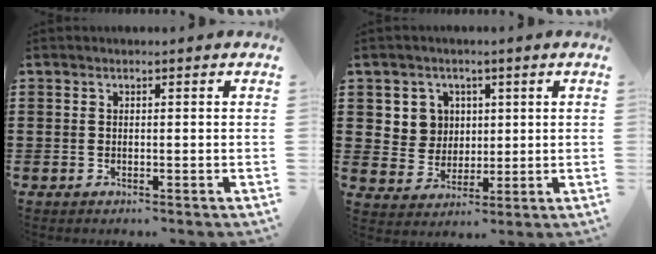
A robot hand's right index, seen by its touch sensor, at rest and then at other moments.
{"total": 5.5, "force": [1.8, 5.1, 1.0], "torque": [-0.048, 0.016, 0.034]}